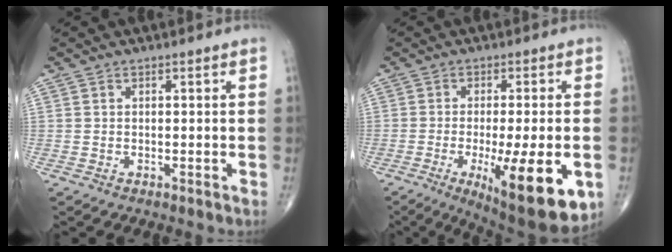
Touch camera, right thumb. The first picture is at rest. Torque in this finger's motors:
{"motor_torque": [-0.06, 0.75, 0.31, -0.25, 0.12]}